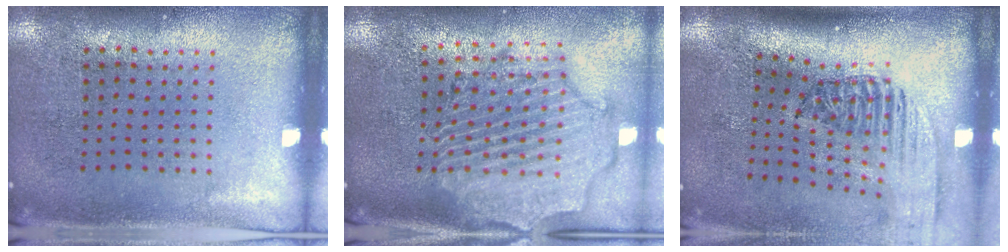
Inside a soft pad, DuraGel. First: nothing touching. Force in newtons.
{"total": 2.6, "press": 2.4, "slide": 1.1}
{"total": 2.4, "press": 1.7, "slide": 1.7}